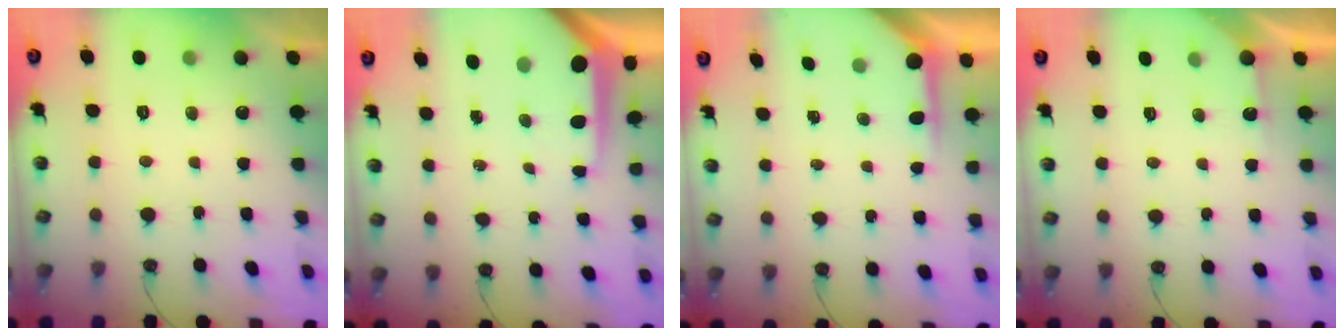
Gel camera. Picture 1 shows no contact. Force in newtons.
{"total": 8.0, "press": 8.0, "slide": 0.7}
{"total": 4.6, "press": 4.6, "slide": 0.3}
{"total": 2.3, "press": 2.3, "slide": 0.2}